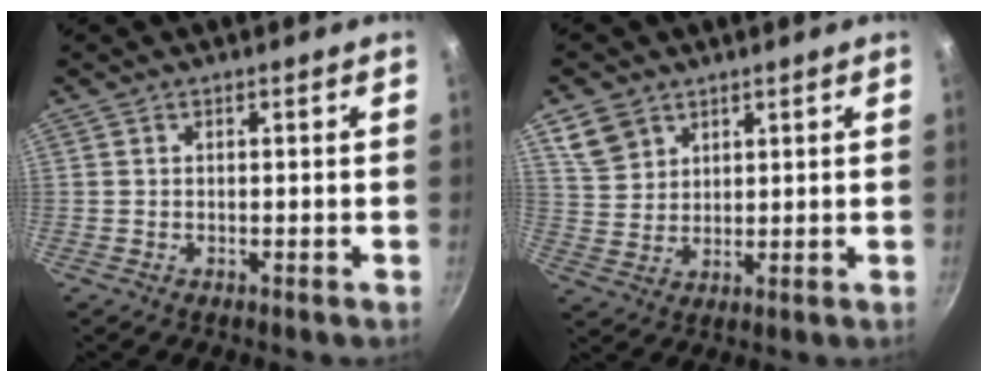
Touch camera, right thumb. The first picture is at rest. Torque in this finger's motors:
{"motor_torque": [-0.50, 0.76, -0.23, 0.18, 0.17]}